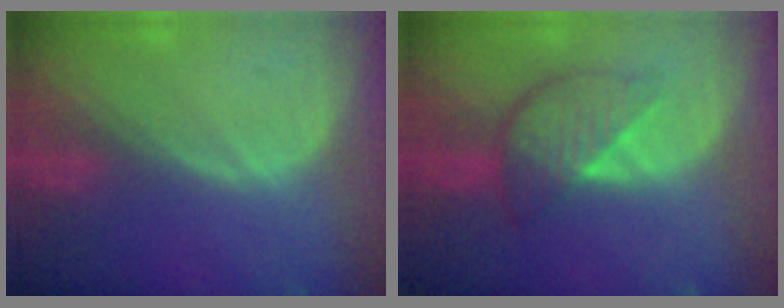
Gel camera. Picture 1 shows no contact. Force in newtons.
{"total": 6.2, "press": 6.2, "slide": 0.4}